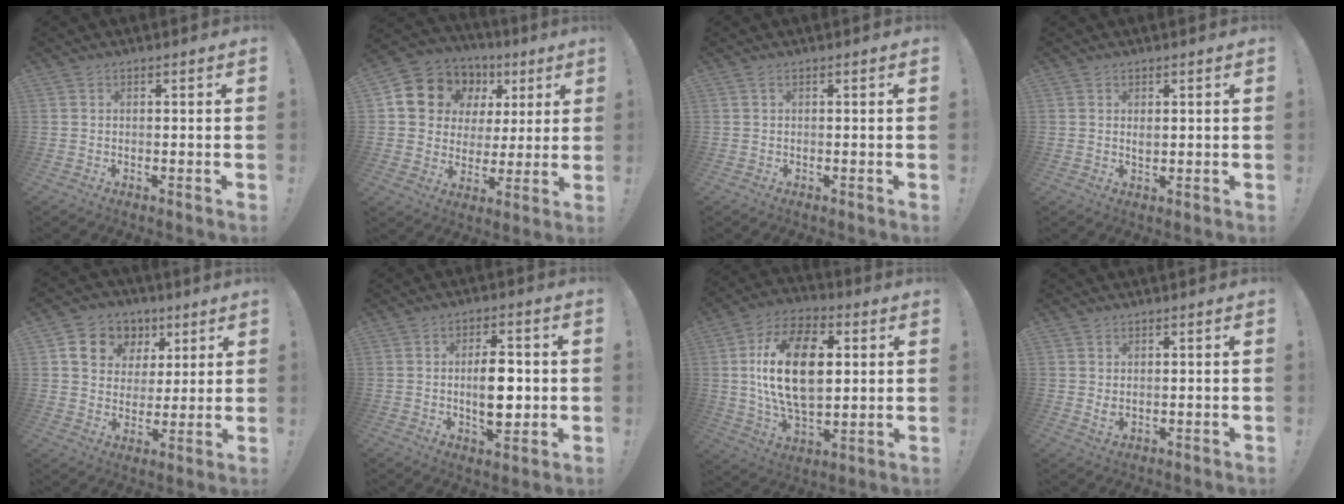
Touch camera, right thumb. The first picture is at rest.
{"total": 11.6, "force": [5.4, 9.7, 3.3], "torque": [-0.053, -0.036, 0.116]}
{"total": 0.7, "force": [0.2, 0.1, 0.6], "torque": [-0.018, 0.003, 0.004]}
{"total": 1.3, "force": [0.5, 0.9, 0.8], "torque": [-0.009, -0.001, 0.007]}
{"total": 11.3, "force": [5.0, 9.4, 3.9], "torque": [-0.056, -0.025, 0.099]}
{"total": 10.2, "force": [-0.4, 5.4, 8.7], "torque": [-0.145, 0.001, -0.010]}
{"total": 22.3, "force": [3.2, 12.7, 18.0], "torque": [-0.331, 0.003, 0.052]}
{"total": 2.1, "force": [0.8, 1.2, 1.6], "torque": [-0.015, -0.005, 0.012]}